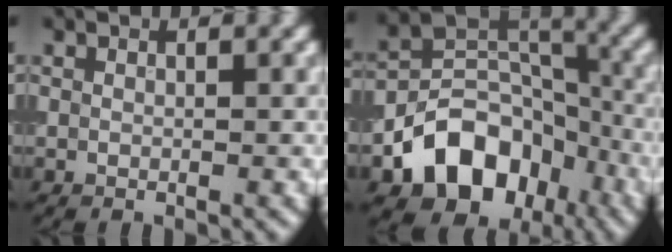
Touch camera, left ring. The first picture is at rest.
{"total": 9.6, "force": [-5.0, 6.8, 4.6], "torque": [-0.062, 0.000, -0.085]}